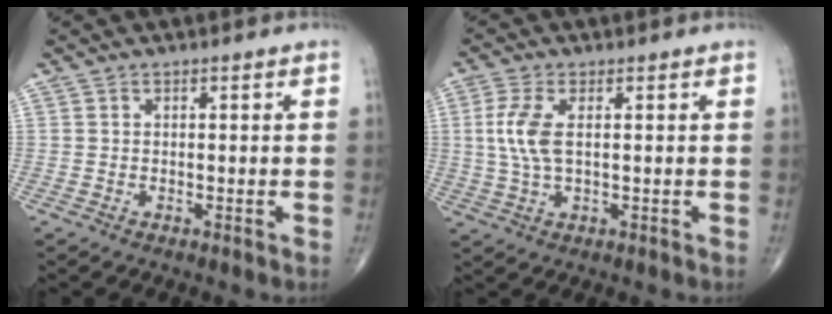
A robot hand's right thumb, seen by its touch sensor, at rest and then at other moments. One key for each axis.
{"total": 6.5, "fx": 1.0, "fy": 2.8, "fz": 5.8, "tx": -0.146, "ty": 0.004, "tz": 0.022}